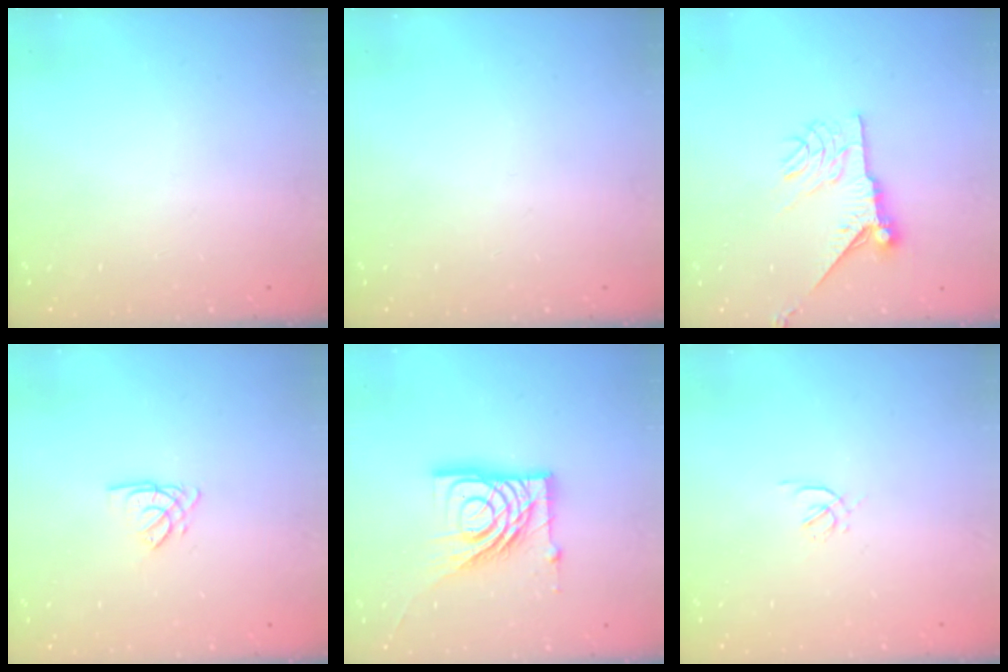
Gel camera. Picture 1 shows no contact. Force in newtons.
{"total": 0.0}
{"total": 10.1, "press": 10.1, "slide": 0.3}
{"total": 2.7, "press": 2.7, "slide": 0.3}
{"total": 15.9, "press": 15.8, "slide": 1.4}
{"total": 1.6, "press": 1.6, "slide": 0.4}